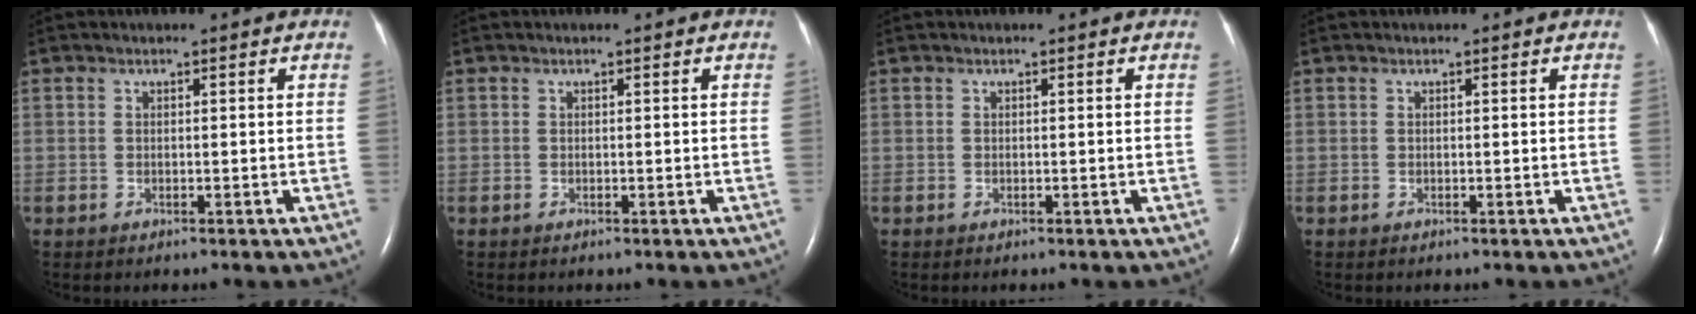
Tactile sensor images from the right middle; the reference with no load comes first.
{"total": 0.0}
{"total": 0.0}
{"total": 0.0}